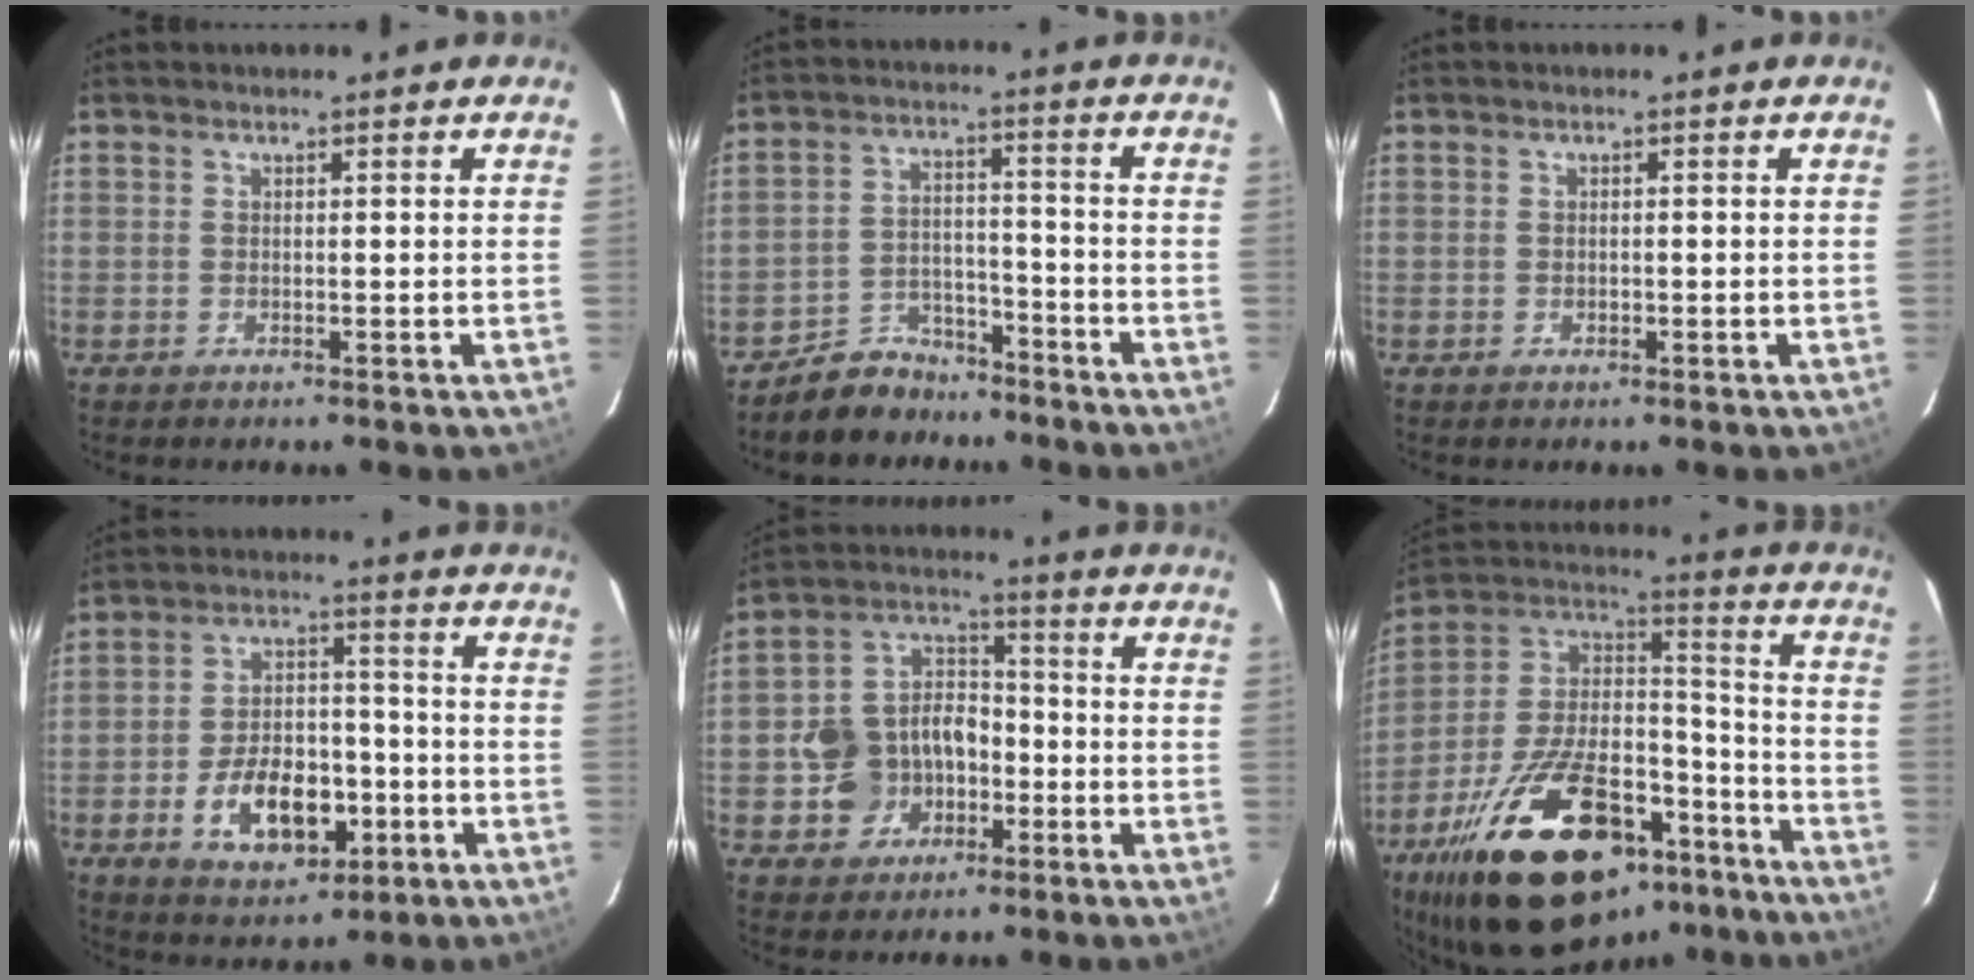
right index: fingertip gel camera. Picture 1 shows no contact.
{"total": 8.2, "force": [-6.8, 4.4, 0.9], "torque": [-0.037, 0.025, -0.105]}
{"total": 0.8, "force": [-0.2, 0.6, 0.3], "torque": [-0.004, 0.001, -0.004]}
{"total": 14.0, "force": [-5.0, 8.3, 10.1], "torque": [-0.194, 0.017, -0.063]}
{"total": 11.1, "force": [-3.6, 9.4, 4.6], "torque": [-0.109, 0.044, -0.050]}
{"total": 32.6, "force": [-20.7, 15.0, 20.2], "torque": [-0.376, 0.013, -0.313]}